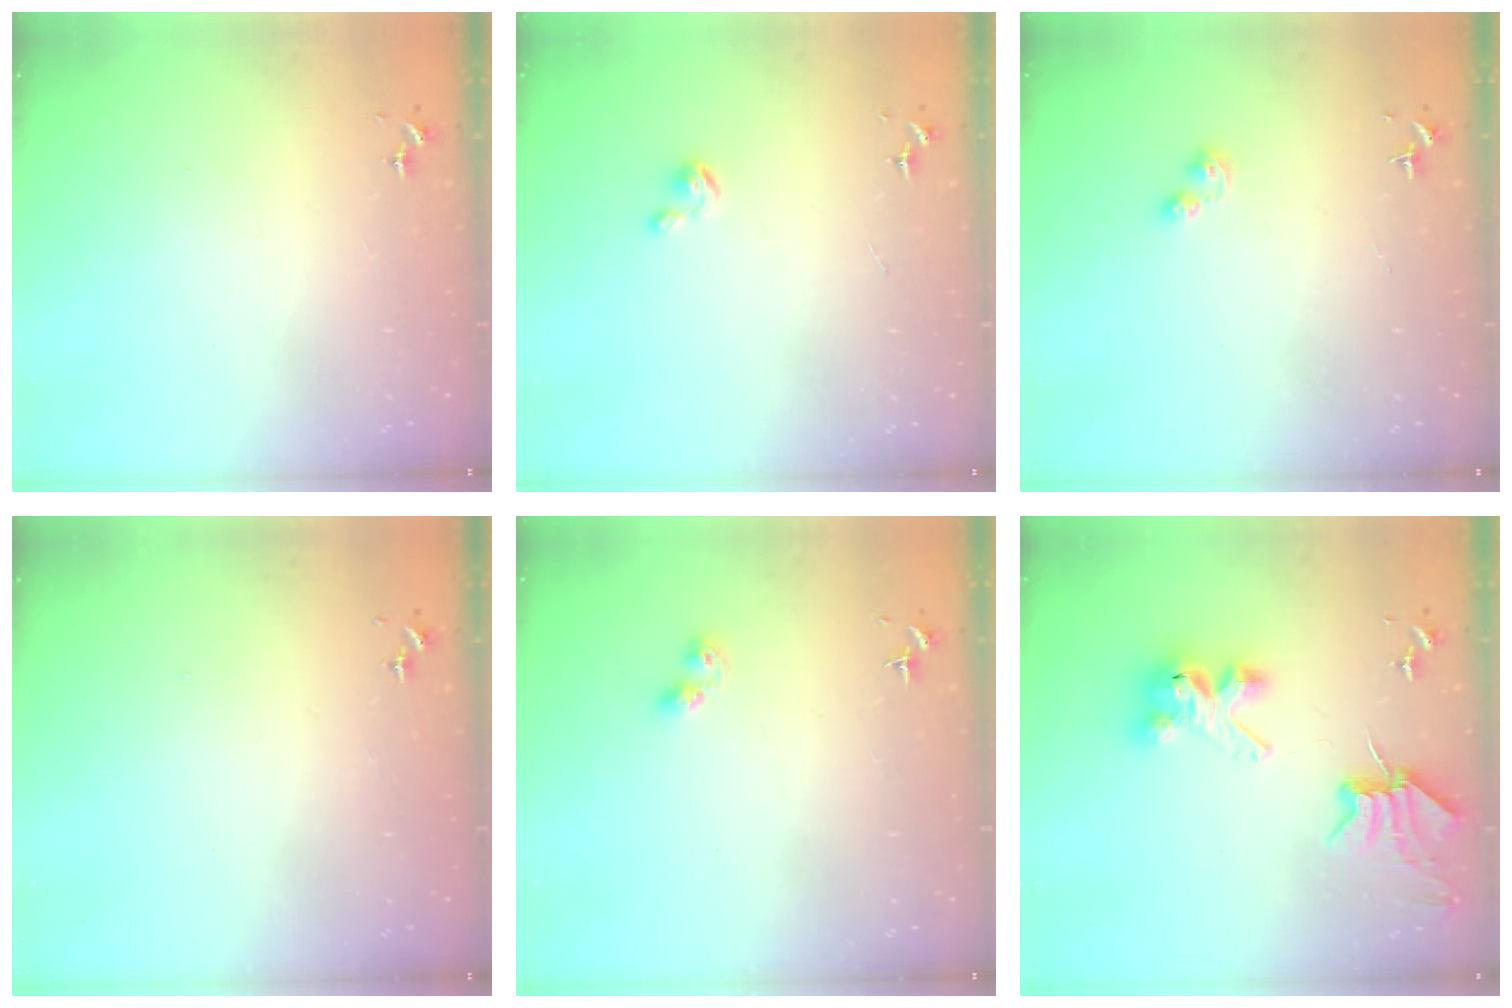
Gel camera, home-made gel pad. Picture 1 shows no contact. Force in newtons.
{"total": 3.0, "press": 3.0, "slide": 0.2}
{"total": 3.2, "press": 3.2, "slide": 0.5}
{"total": 0.0}
{"total": 4.4, "press": 4.4, "slide": 0.3}
{"total": 8.1, "press": 8.1, "slide": 0.3}